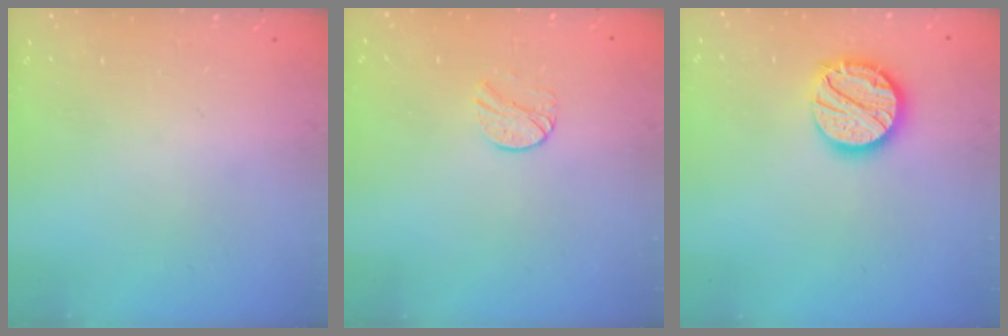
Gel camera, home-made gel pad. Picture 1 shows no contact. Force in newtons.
{"total": 6.6, "press": 6.6, "slide": 0.5}
{"total": 15.0, "press": 15.0, "slide": 1.2}